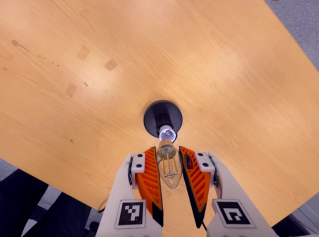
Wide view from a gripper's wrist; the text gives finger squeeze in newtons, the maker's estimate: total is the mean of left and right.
{"total": 10.3, "left": 9.6, "right": 11.0}